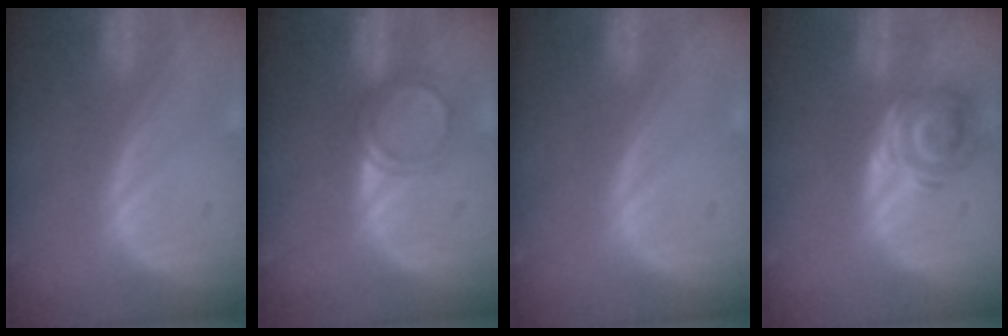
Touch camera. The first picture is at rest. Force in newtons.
{"total": 3.6, "press": 3.3, "slide": 1.2}
{"total": 0.0}
{"total": 5.6, "press": 5.2, "slide": 2.2}